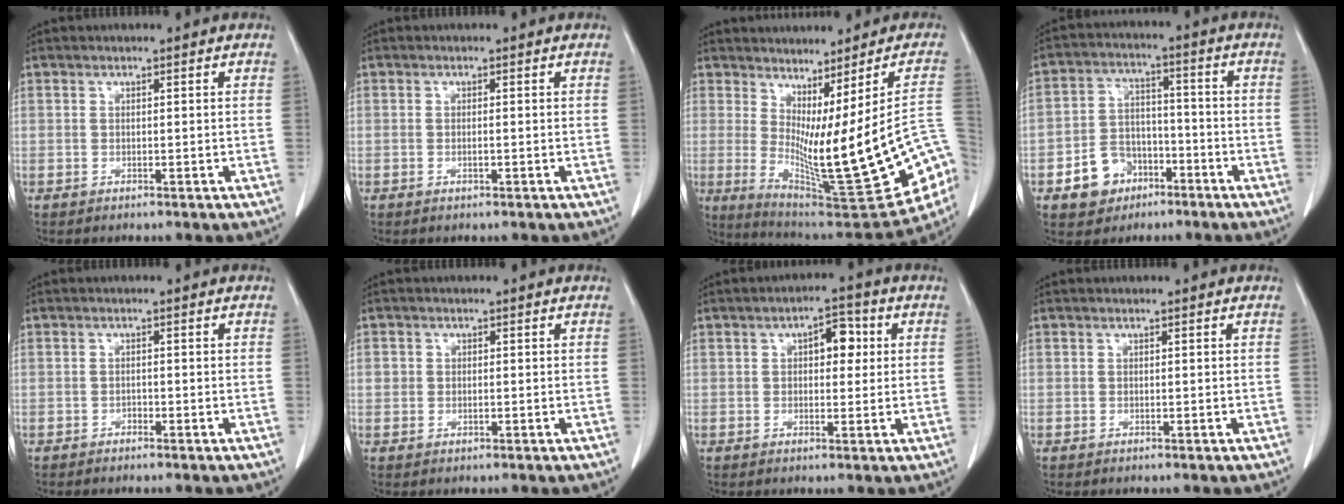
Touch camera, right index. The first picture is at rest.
{"total": 0.7, "force": [-0.2, 0.2, 0.7], "torque": [-0.016, -0.001, -0.002]}
{"total": 21.7, "force": [-4.5, 3.2, 21.0], "torque": [-0.247, -0.023, -0.044]}
{"total": 8.4, "force": [-4.2, 6.6, 3.1], "torque": [-0.065, 0.022, -0.061]}
{"total": 0.5, "force": [-0.4, 0.3, 0.1], "torque": [-0.001, 0.001, -0.008]}
{"total": 1.5, "force": [0.0, 1.4, 0.7], "torque": [-0.014, 0.004, 0.001]}
{"total": 4.9, "force": [1.3, 2.5, 4.0], "torque": [-0.055, 0.017, 0.018]}
{"total": 0.0}